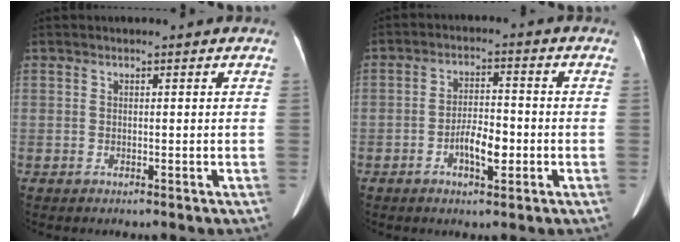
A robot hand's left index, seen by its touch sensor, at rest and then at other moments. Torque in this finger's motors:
{"motor_torque": [0.03, 0.01, 0.09, 0.08]}